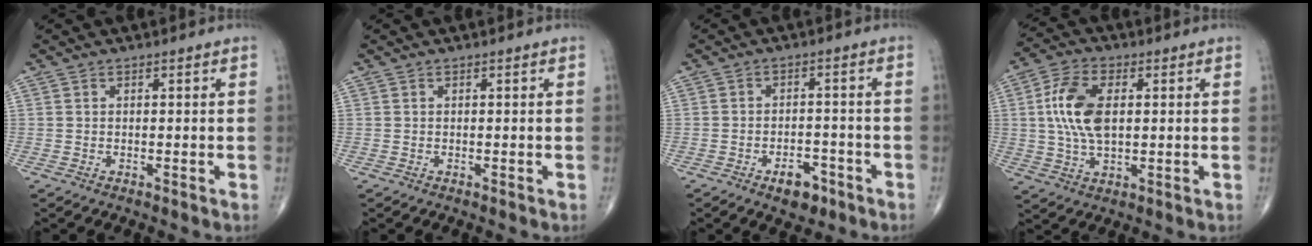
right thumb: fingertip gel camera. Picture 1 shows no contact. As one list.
[{"total": 0.0}, {"total": 6.3, "force": [-3.6, 3.6, 3.7], "torque": [-0.034, 0.026, -0.050]}, {"total": 11.0, "force": [1.5, 6.0, 9.1], "torque": [-0.183, 0.005, 0.028]}]